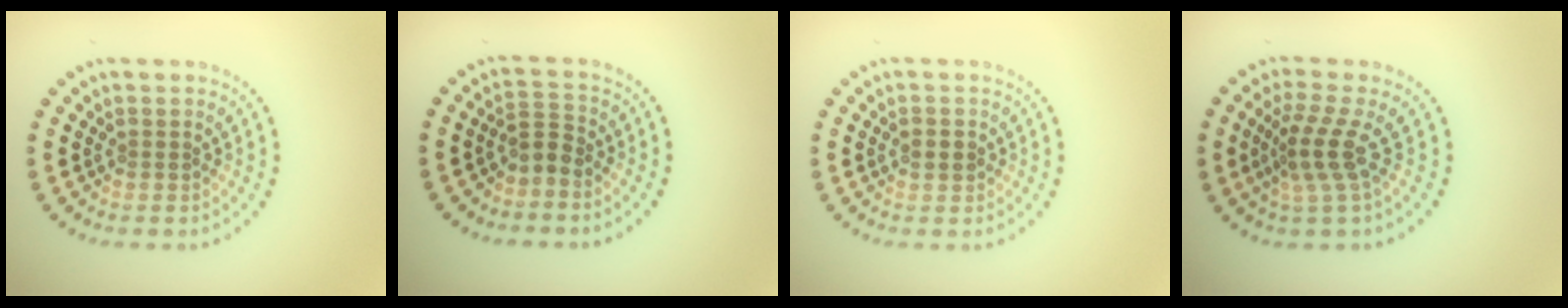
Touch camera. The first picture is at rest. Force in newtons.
{"total": 1.9, "press": 1.3, "slide": 1.4}
{"total": 1.7, "press": 1.7, "slide": 0.1}
{"total": 3.3, "press": 2.3, "slide": 2.4}